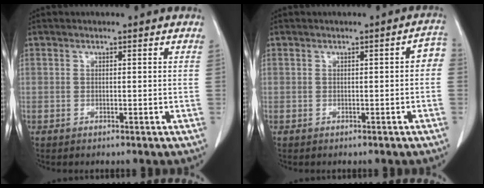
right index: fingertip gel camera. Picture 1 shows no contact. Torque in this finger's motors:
{"motor_torque": [0.22, -0.15, 0.01, 0.01]}